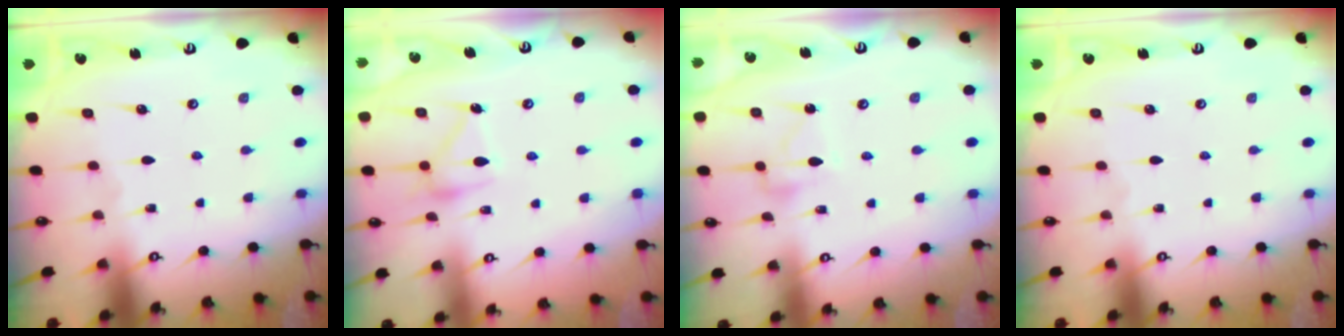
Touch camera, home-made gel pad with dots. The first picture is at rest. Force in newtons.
{"total": 14.6, "press": 14.6, "slide": 0.8}
{"total": 6.7, "press": 6.7, "slide": 0.2}
{"total": 0.0}